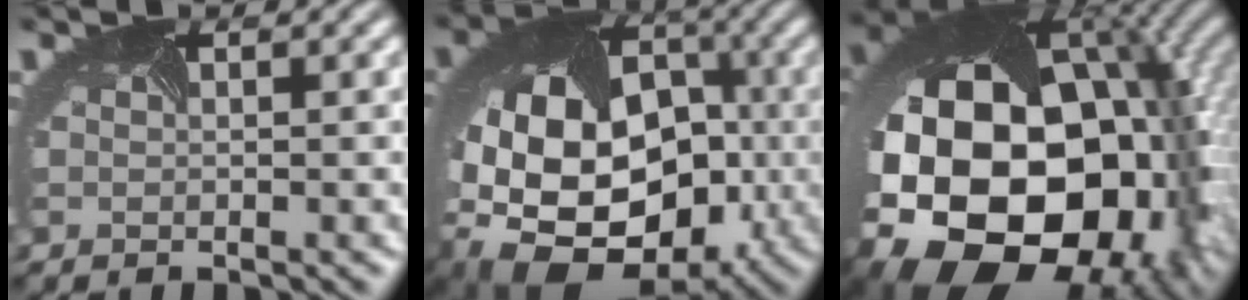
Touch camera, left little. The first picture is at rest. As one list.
[{"total": 19.8, "force": [-3.6, 15.6, 11.6], "torque": [-0.228, -0.045, -0.064]}, {"total": 22.9, "force": [-3.1, 16.8, 15.3], "torque": [-0.288, -0.062, -0.057]}]